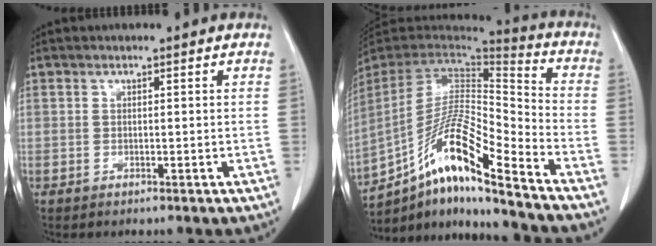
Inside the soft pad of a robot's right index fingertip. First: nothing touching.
{"total": 16.8, "force": [-11.5, 0.8, 12.2], "torque": [-0.231, 0.007, -0.204]}